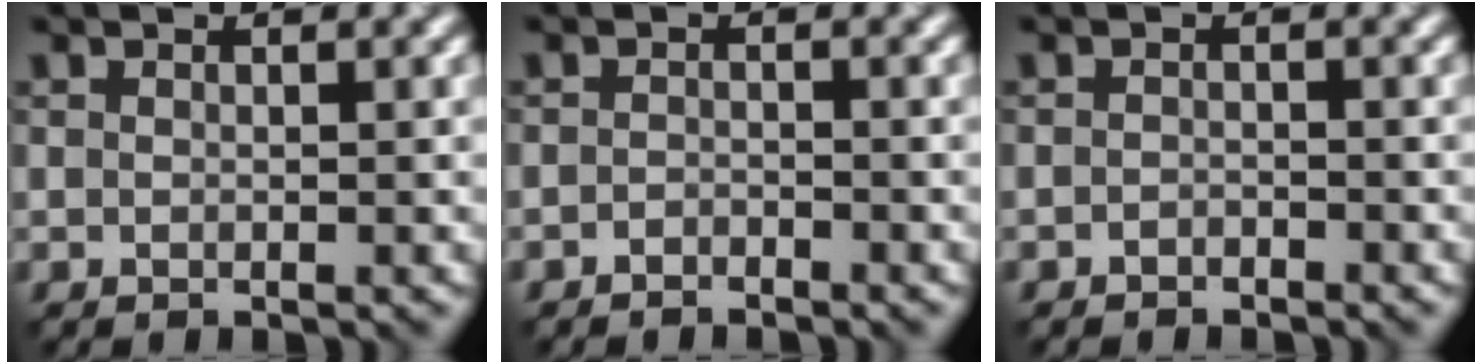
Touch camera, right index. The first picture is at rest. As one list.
[{"total": 1.0, "force": [-0.9, -0.2, -0.3], "torque": [-0.006, 0.003, -0.017]}, {"total": 1.0, "force": [-0.7, -0.2, -0.6], "torque": [0.001, 0.002, -0.012]}]